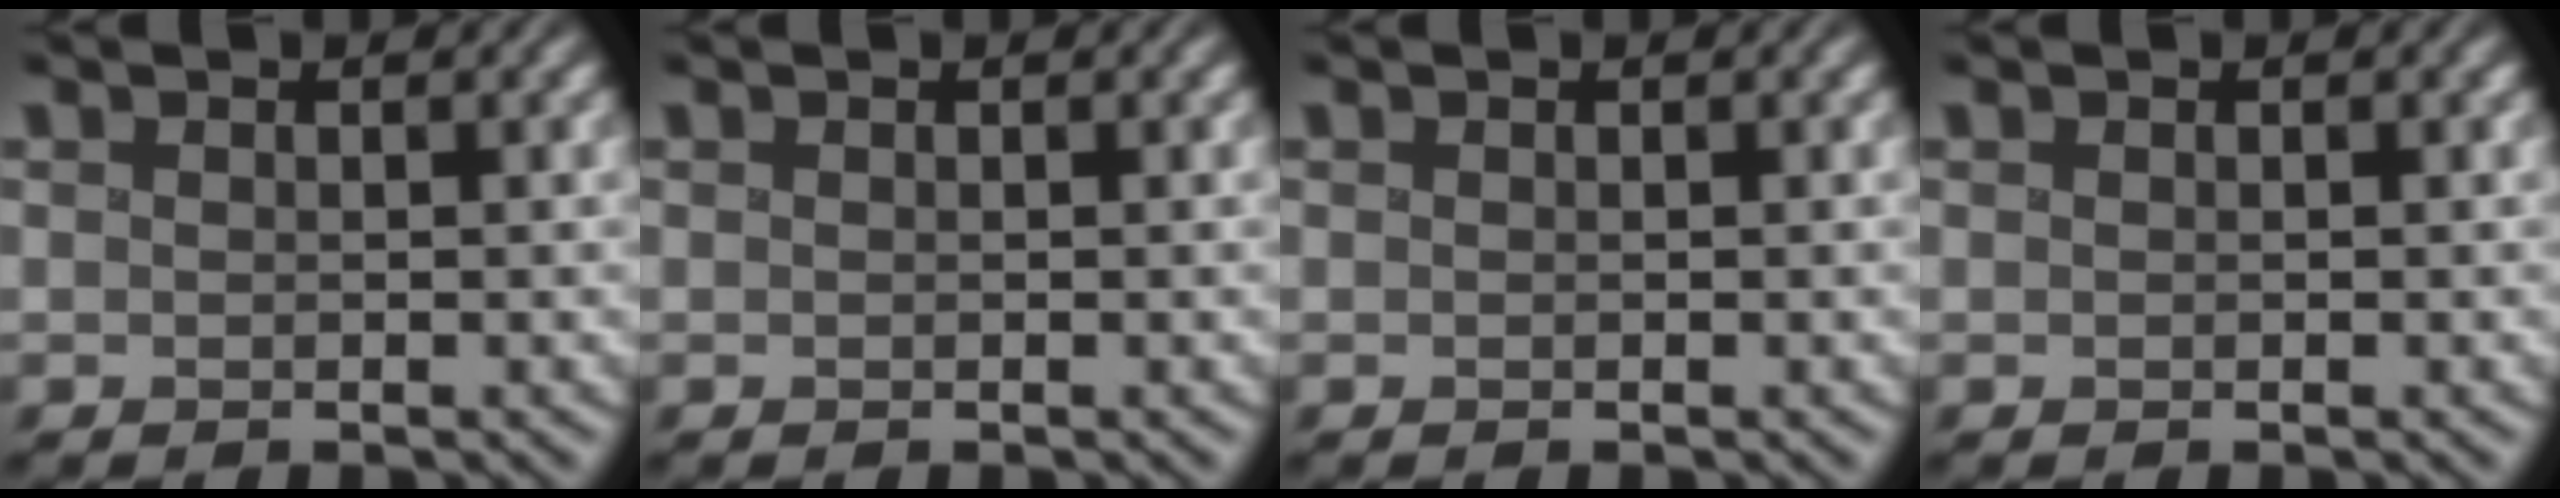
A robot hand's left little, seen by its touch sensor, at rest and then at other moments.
{"total": 0.0}
{"total": 0.0}
{"total": 0.0}